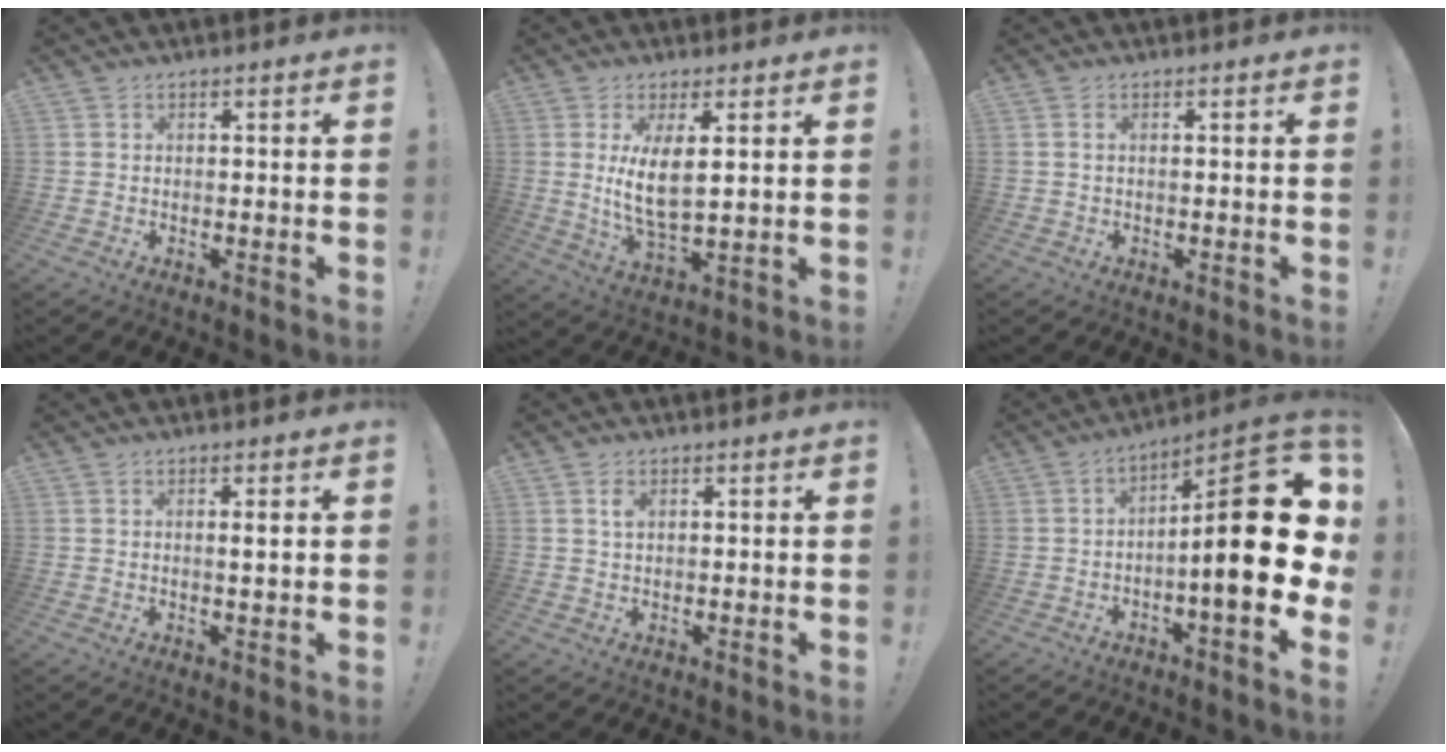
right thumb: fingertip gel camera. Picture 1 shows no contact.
{"total": 9.5, "force": [2.4, 3.0, 8.7], "torque": [-0.176, -0.020, 0.040]}
{"total": 1.6, "force": [0.0, -0.3, 1.6], "torque": [-0.030, -0.002, -0.001]}
{"total": 2.0, "force": [0.4, 0.1, 1.9], "torque": [-0.029, -0.004, 0.003]}
{"total": 1.8, "force": [0.8, 1.1, 1.2], "torque": [-0.016, -0.001, 0.012]}
{"total": 23.4, "force": [-1.1, 6.8, 22.4], "torque": [-0.325, 0.015, -0.013]}